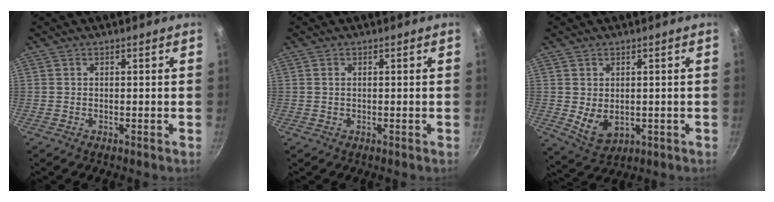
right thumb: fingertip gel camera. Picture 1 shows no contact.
{"total": 0.6, "force": [0.2, 0.3, 0.5], "torque": [-0.011, 0.000, 0.002]}
{"total": 5.7, "force": [0.2, 4.0, 4.0], "torque": [-0.060, -0.019, 0.018]}